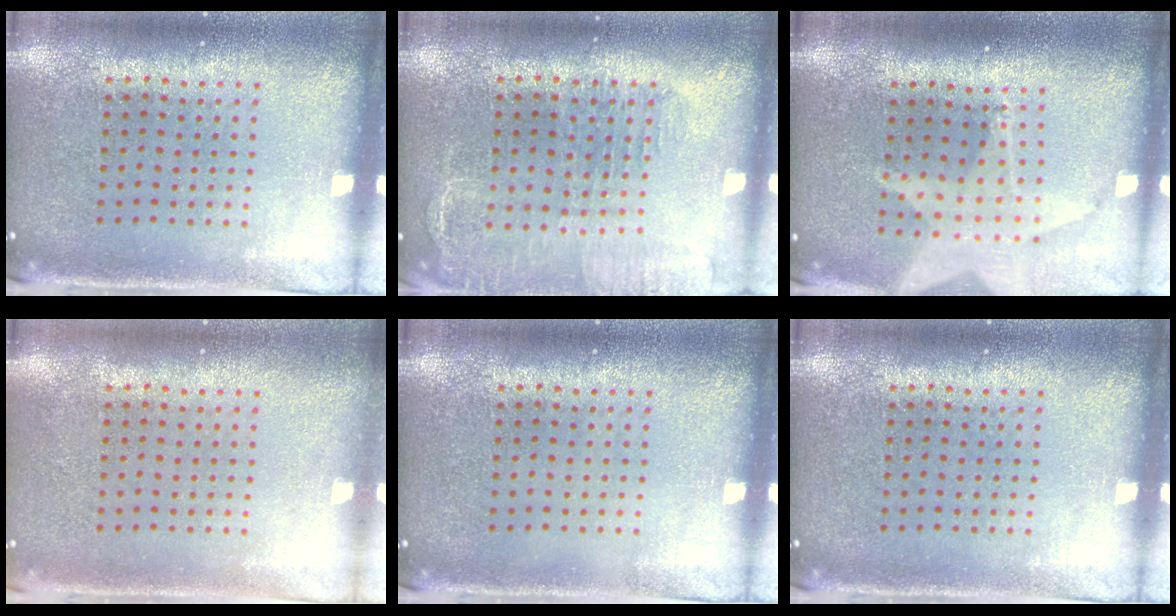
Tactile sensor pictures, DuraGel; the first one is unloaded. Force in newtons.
{"total": 1.6, "press": 1.5, "slide": 0.5}
{"total": 2.0, "press": 1.5, "slide": 1.2}
{"total": 0.5, "press": 0.5, "slide": 0.1}
{"total": 0.0}
{"total": 0.0}